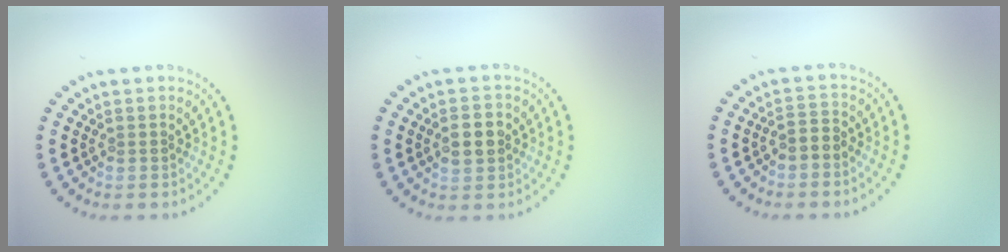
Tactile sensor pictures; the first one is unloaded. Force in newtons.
{"total": 2.9, "press": 2.9, "slide": 0.1}
{"total": 1.6, "press": 1.3, "slide": 1.0}